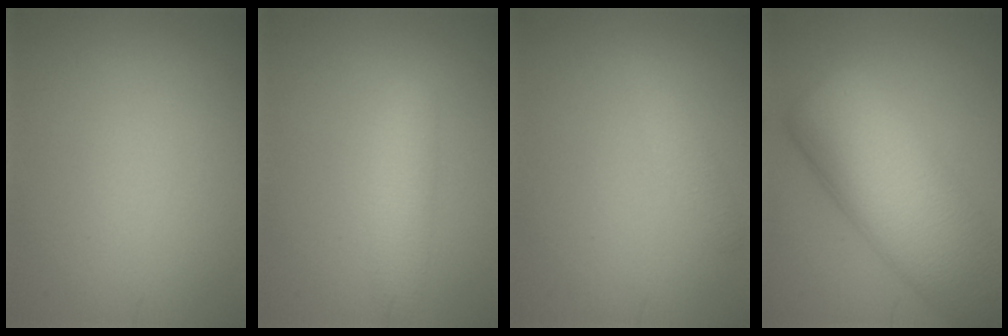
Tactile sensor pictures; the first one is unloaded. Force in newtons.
{"total": 3.1, "press": 3.1, "slide": 0.2}
{"total": 1.6, "press": 1.6, "slide": 0.1}
{"total": 12.4, "press": 12.4, "slide": 0.4}